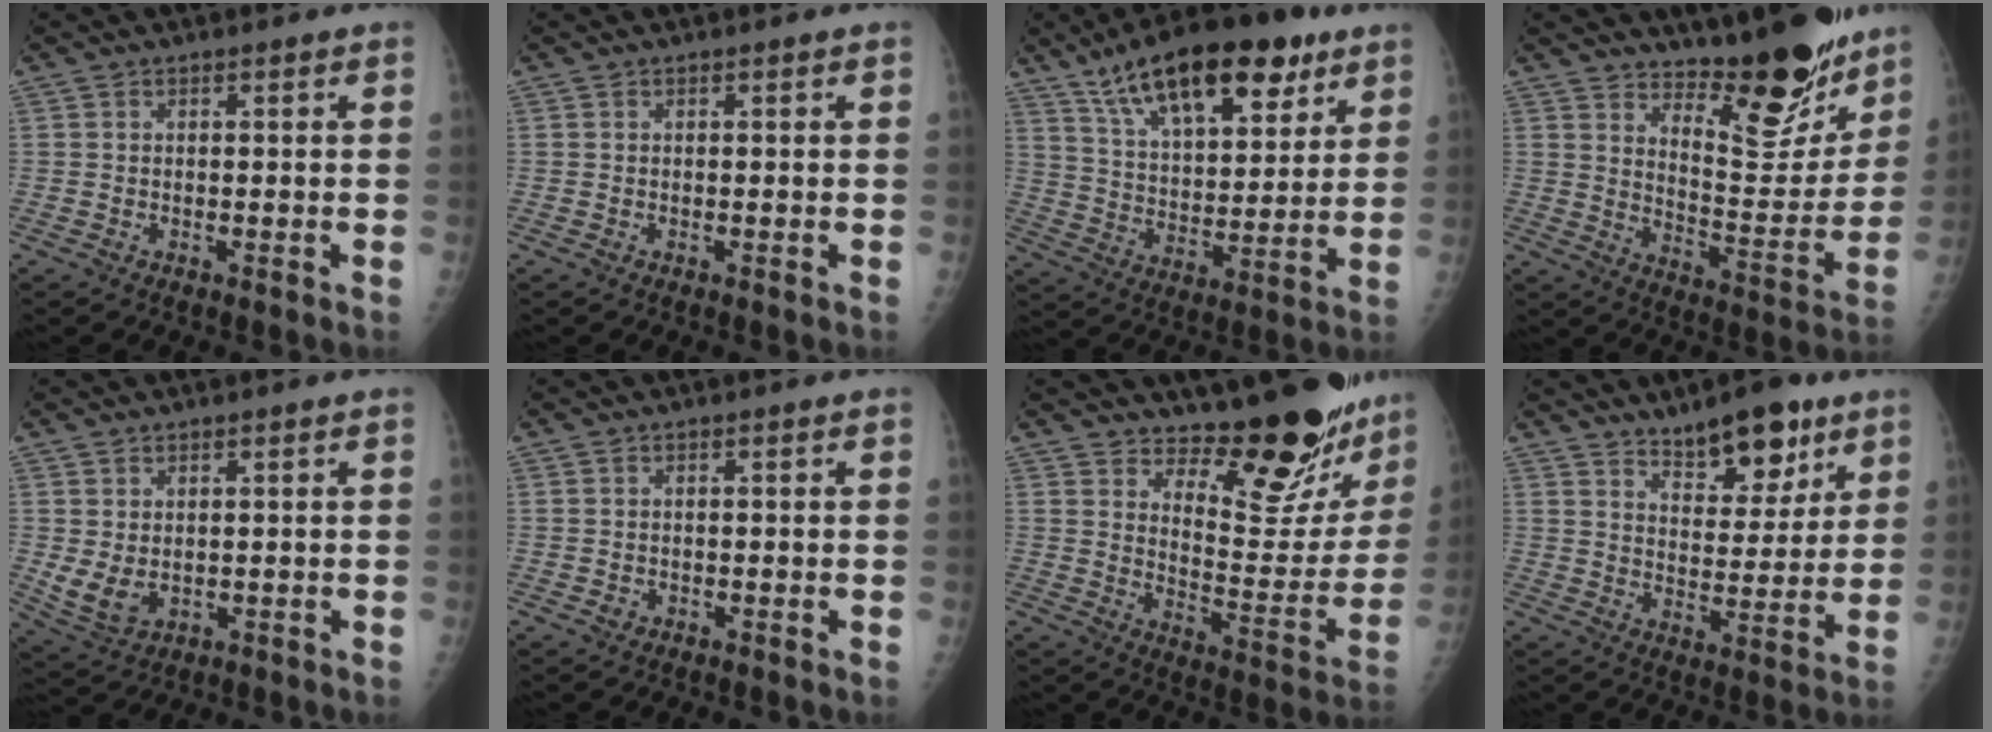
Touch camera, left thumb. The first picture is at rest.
{"total": 0.0}
{"total": 22.3, "force": [13.5, 9.4, 15.1], "torque": [-0.211, -0.037, 0.227]}
{"total": 16.5, "force": [12.8, 5.4, 8.9], "torque": [-0.072, -0.117, 0.202]}
{"total": 5.3, "force": [0.6, 3.8, 3.6], "torque": [-0.062, -0.018, 0.028]}
{"total": 0.9, "force": [-0.1, 0.8, 0.2], "torque": [-0.001, 0.000, 0.002]}
{"total": 17.7, "force": [15.2, 5.5, 7.3], "torque": [-0.042, -0.152, 0.209]}
{"total": 12.0, "force": [8.1, 4.8, 7.3], "torque": [-0.073, -0.049, 0.126]}